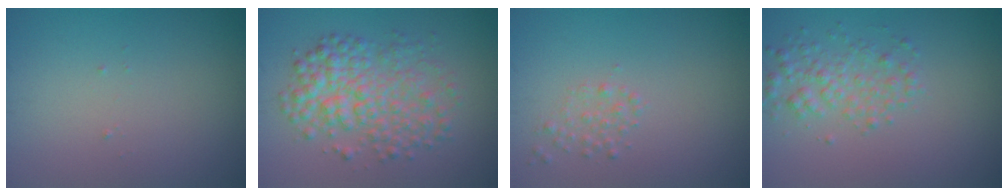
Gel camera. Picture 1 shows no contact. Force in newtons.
{"total": 5.4, "press": 5.4, "slide": 0.0}
{"total": 1.1, "press": 1.1, "slide": 0.0}
{"total": 2.6, "press": 2.6, "slide": 0.0}